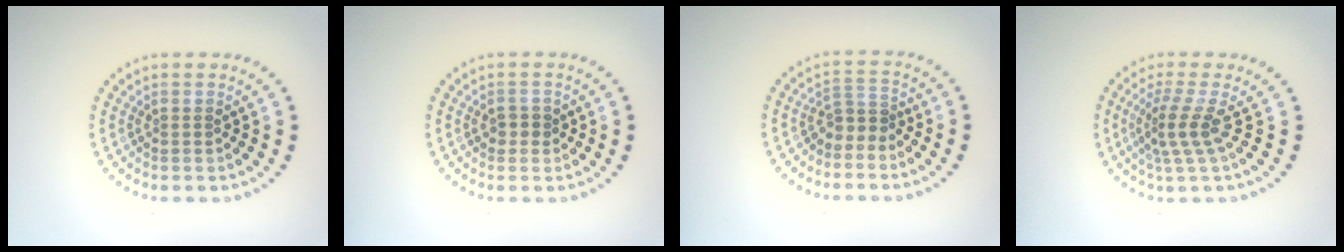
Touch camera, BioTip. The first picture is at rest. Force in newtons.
{"total": 1.3, "press": 1.2, "slide": 0.5}
{"total": 2.0, "press": 1.3, "slide": 1.5}
{"total": 2.9, "press": 1.9, "slide": 2.2}